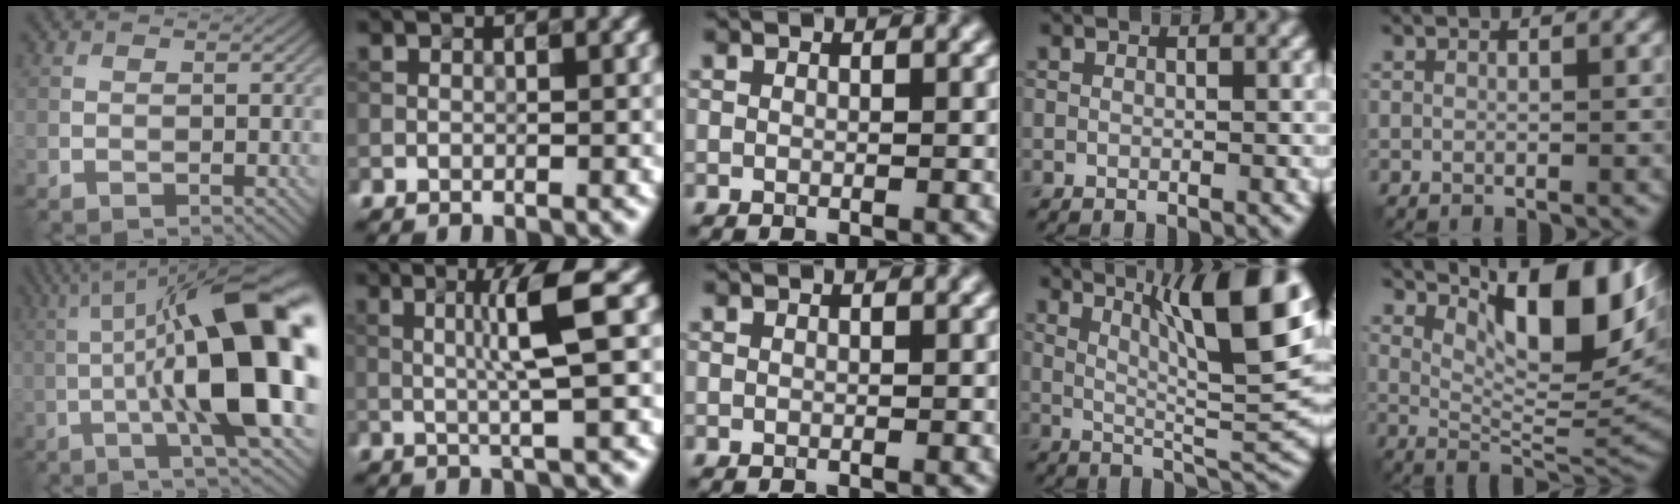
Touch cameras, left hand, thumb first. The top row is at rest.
{"thumb": {"total": 19.9, "force": [-0.3, 5.1, 19.3], "torque": [-0.288, 0.033, -0.004]}, "index": {"total": 4.4, "force": [0.7, 0.0, 4.3], "torque": [-0.079, 0.004, 0.014]}, "ring": {"total": 12.2, "force": [5.4, 2.7, 10.6], "torque": [-0.141, 0.010, 0.089]}, "little": {"total": 11.4, "force": [4.8, 3.5, 9.8], "torque": [-0.144, 0.005, 0.082]}}